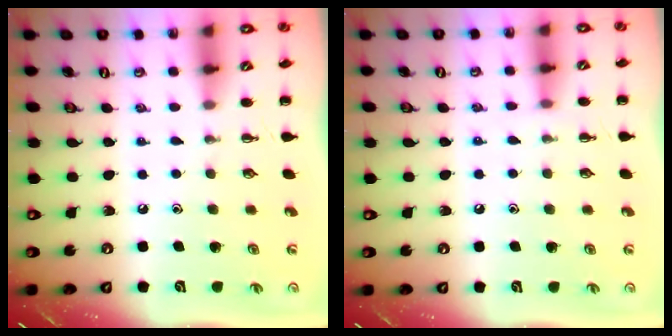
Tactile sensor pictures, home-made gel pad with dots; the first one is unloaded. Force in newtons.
{"total": 7.0, "press": 6.6, "slide": 2.3}